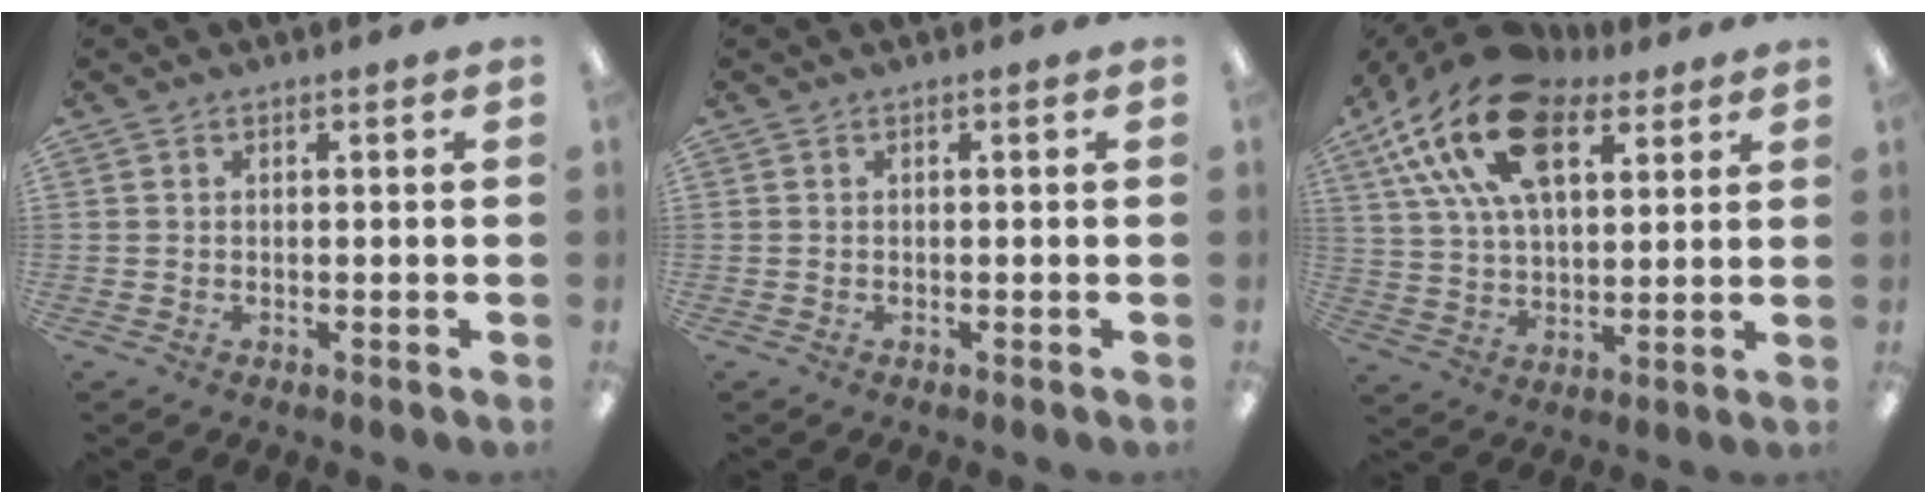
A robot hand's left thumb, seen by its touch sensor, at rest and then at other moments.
{"total": 0.0}
{"total": 23.0, "force": [12.0, 12.5, 15.1], "torque": [-0.303, -0.038, 0.214]}